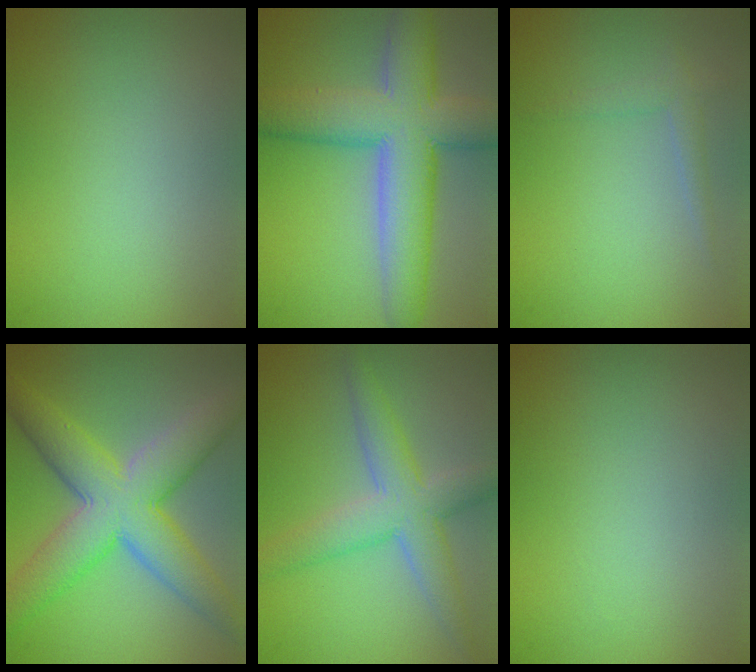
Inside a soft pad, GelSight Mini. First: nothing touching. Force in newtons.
{"total": 10.0, "press": 10.0, "slide": 0.5}
{"total": 1.4, "press": 1.4, "slide": 0.1}
{"total": 9.2, "press": 9.2, "slide": 0.2}
{"total": 5.2, "press": 5.2, "slide": 0.3}
{"total": 0.0}